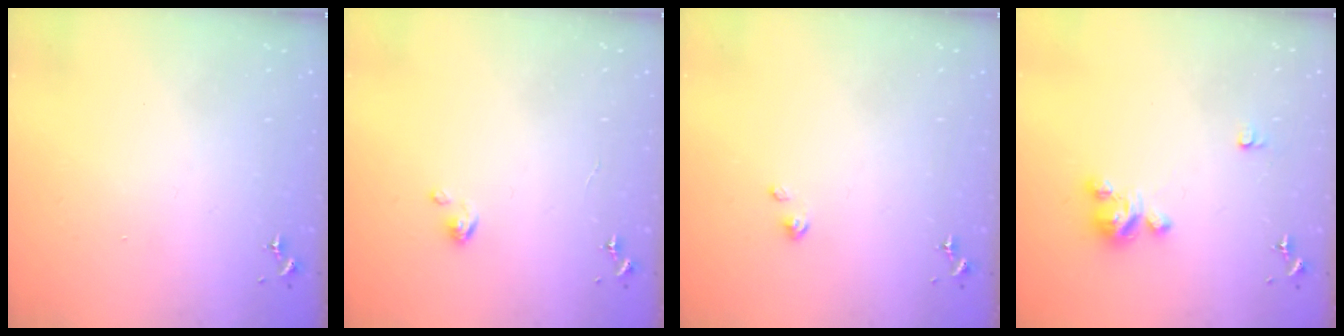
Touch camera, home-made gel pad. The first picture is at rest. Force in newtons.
{"total": 2.7, "press": 2.7, "slide": 0.2}
{"total": 2.4, "press": 2.4, "slide": 0.3}
{"total": 5.8, "press": 5.7, "slide": 0.5}